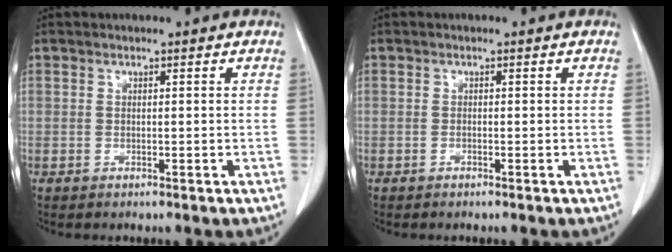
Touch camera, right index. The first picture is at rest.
{"total": 0.0}